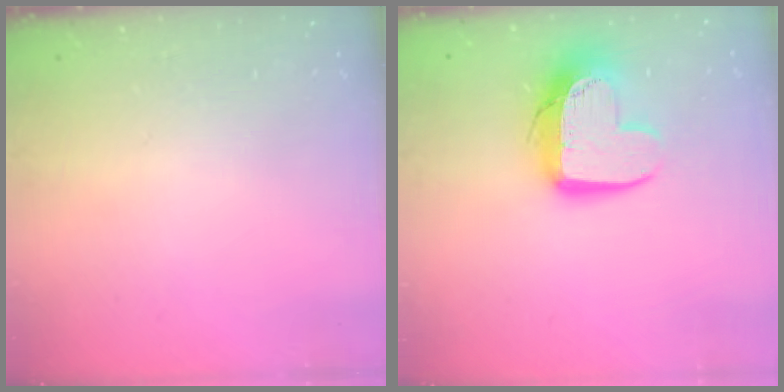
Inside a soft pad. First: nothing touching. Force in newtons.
{"total": 13.2, "press": 13.2, "slide": 1.1}